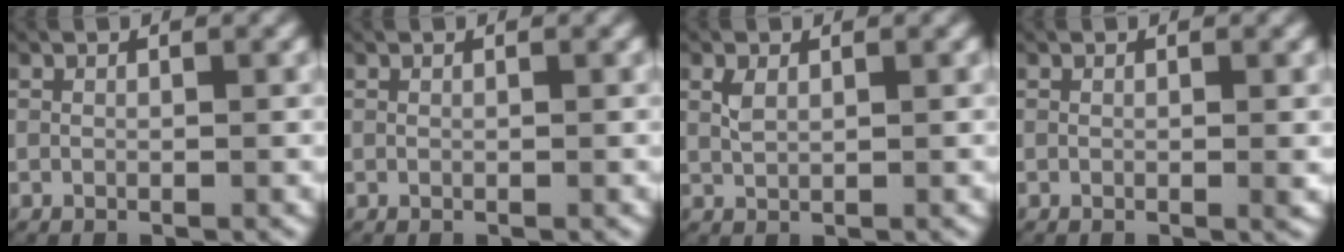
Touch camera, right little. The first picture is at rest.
{"total": 0.0}
{"total": 1.2, "force": [0.5, 0.6, 0.8], "torque": [-0.023, -0.001, 0.015]}
{"total": 0.6, "force": [0.1, 0.0, 0.6], "torque": [-0.004, -0.002, 0.001]}